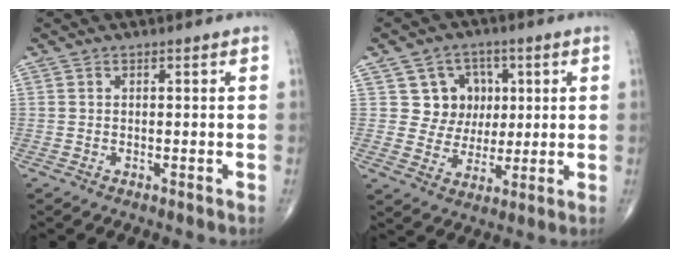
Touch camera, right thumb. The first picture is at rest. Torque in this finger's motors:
{"motor_torque": [-0.51, 0.67, 0.01, 0.07, 0.08]}